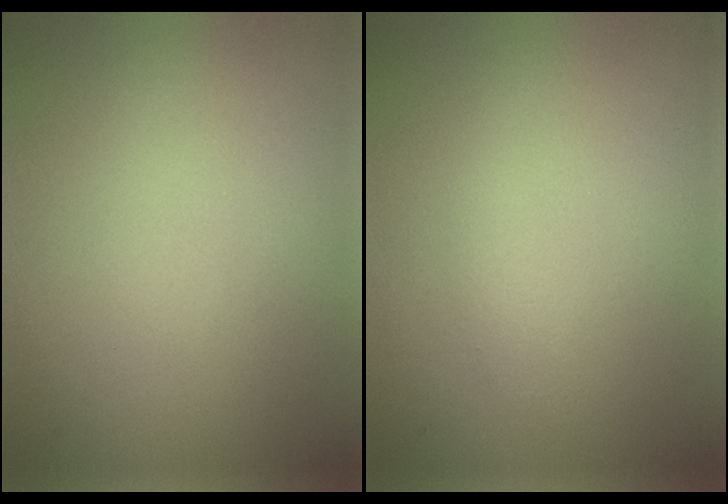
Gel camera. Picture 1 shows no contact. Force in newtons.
{"total": 0.8, "press": 0.8, "slide": 0.1}